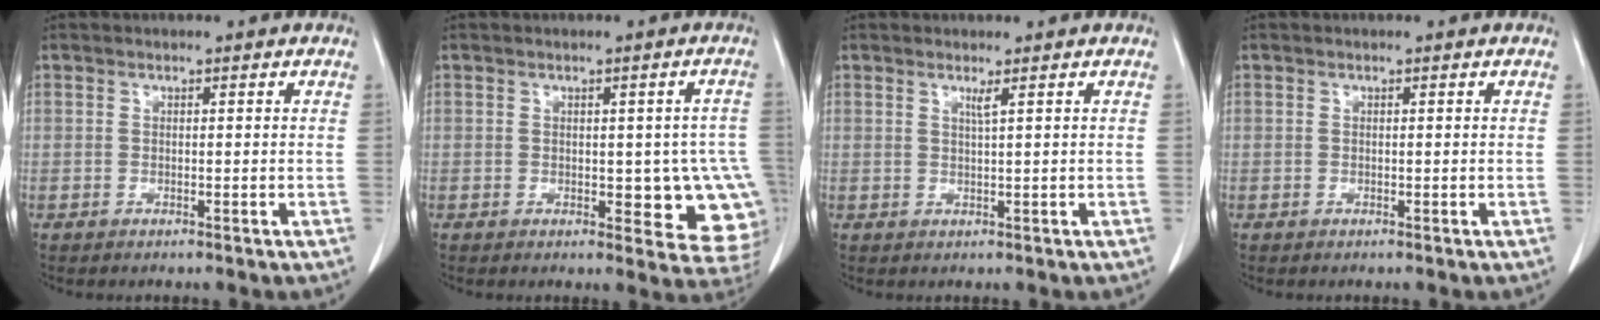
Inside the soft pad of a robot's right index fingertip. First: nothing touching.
{"total": 9.2, "force": [-1.3, 4.3, 8.1], "torque": [-0.071, 0.008, -0.009]}
{"total": 1.1, "force": [0.6, -0.4, 0.8], "torque": [-0.024, -0.008, 0.014]}
{"total": 0.0}